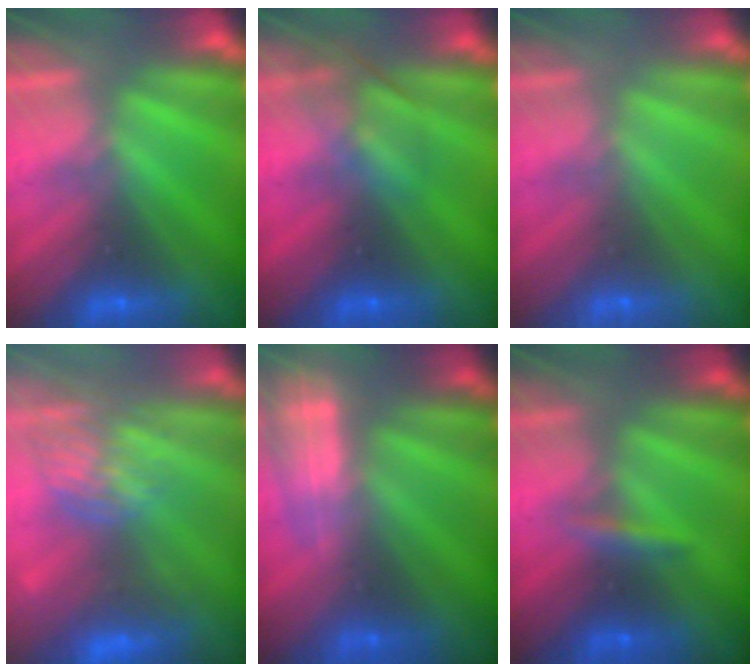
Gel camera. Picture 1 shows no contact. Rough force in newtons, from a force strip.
{"total": 2.4}
{"total": 4.4}
{"total": 4.4}
{"total": 2.5}
{"total": 2.4}